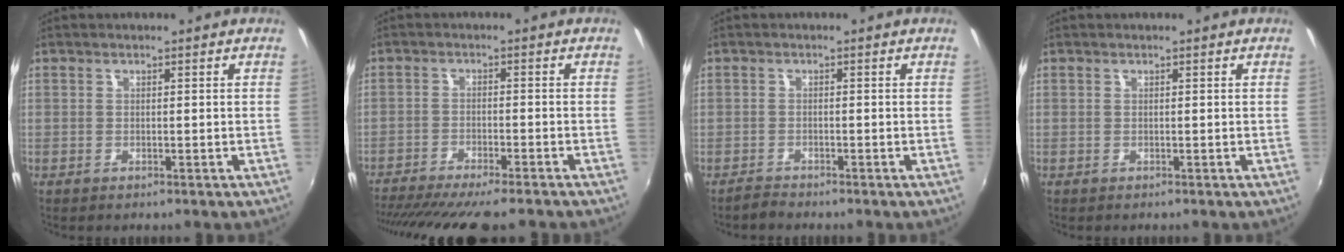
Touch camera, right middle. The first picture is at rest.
{"total": 14.6, "force": [-12.5, 1.5, 7.3], "torque": [-0.146, -0.041, -0.193]}
{"total": 1.7, "force": [-1.5, 0.7, -0.3], "torque": [0.001, 0.003, -0.031]}
{"total": 0.0}